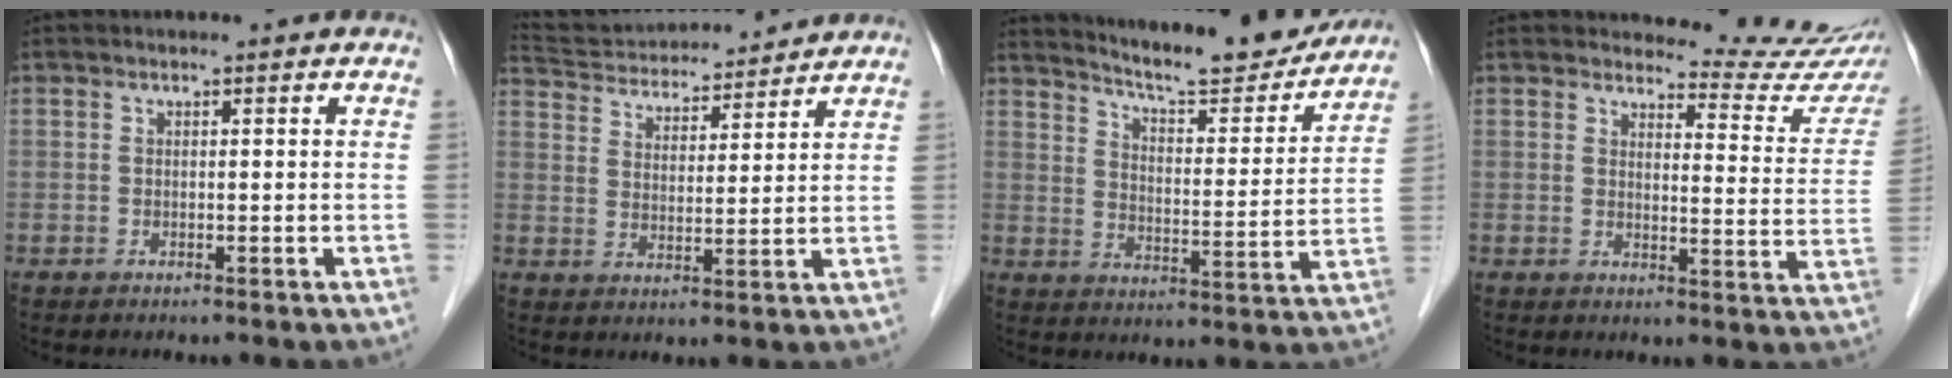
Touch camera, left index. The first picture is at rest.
{"total": 15.9, "force": [15.0, 3.2, 4.2], "torque": [-0.083, 0.033, 0.238]}
{"total": 16.6, "force": [15.6, 1.6, 5.4], "torque": [-0.083, -0.031, 0.212]}
{"total": 11.9, "force": [11.7, 0.8, 2.0], "torque": [-0.012, -0.077, 0.115]}